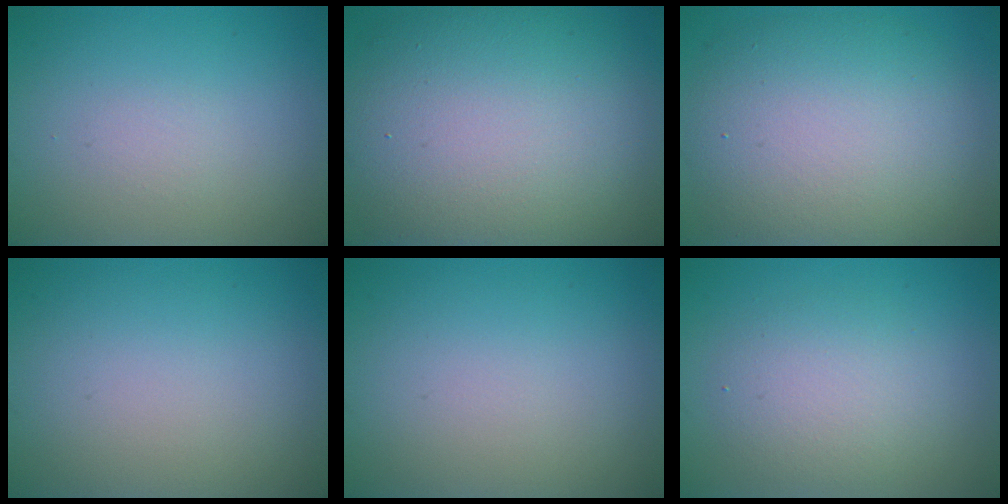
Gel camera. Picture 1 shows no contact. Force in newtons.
{"total": 14.3, "press": 14.3, "slide": 0.9}
{"total": 9.9, "press": 9.8, "slide": 0.9}
{"total": 0.0}
{"total": 0.0}
{"total": 3.4, "press": 3.3, "slide": 0.3}